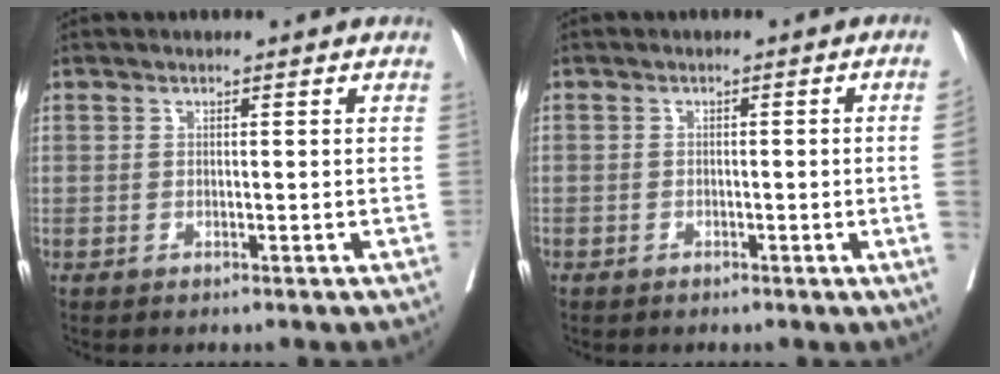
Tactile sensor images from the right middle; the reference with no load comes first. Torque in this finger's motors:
{"motor_torque": [0.95, -0.96, -0.76, -0.21]}